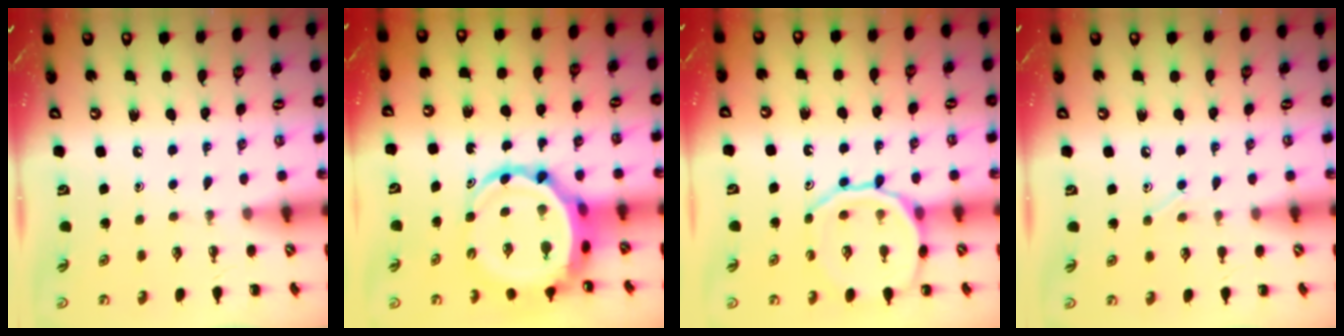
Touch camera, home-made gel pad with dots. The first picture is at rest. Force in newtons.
{"total": 8.9, "press": 8.5, "slide": 2.7}
{"total": 14.4, "press": 14.2, "slide": 2.0}
{"total": 5.2, "press": 5.0, "slide": 1.4}